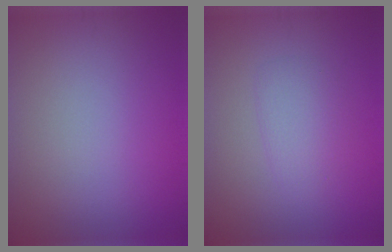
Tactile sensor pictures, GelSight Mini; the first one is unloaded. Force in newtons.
{"total": 1.9, "press": 1.9, "slide": 0.1}